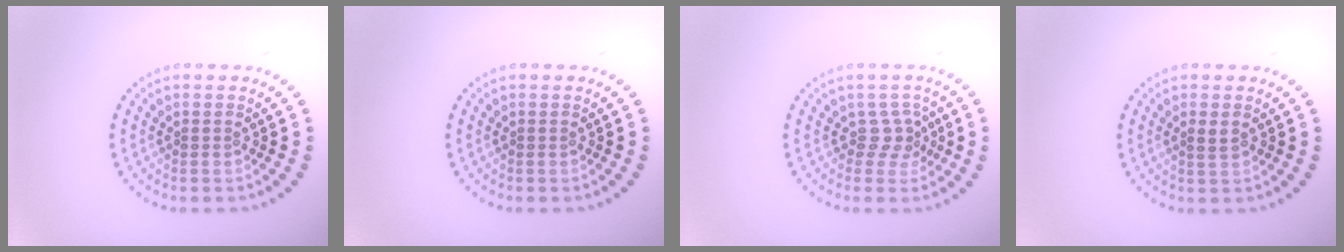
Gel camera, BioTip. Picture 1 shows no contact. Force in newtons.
{"total": 0.0}
{"total": 1.8, "press": 1.3, "slide": 1.3}
{"total": 1.0, "press": 1.0, "slide": 0.3}